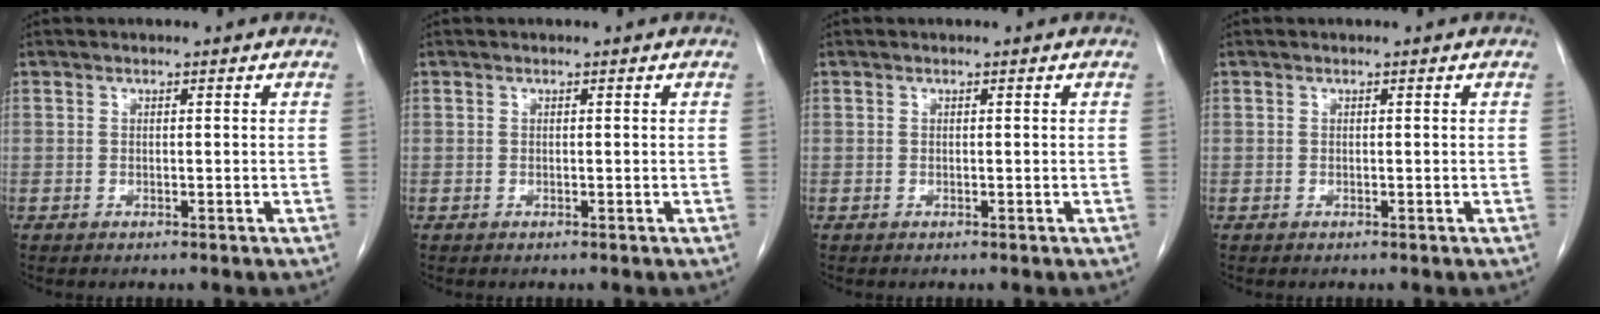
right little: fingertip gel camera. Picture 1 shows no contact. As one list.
[{"total": 0.0}, {"total": 0.0}, {"total": 0.0}]